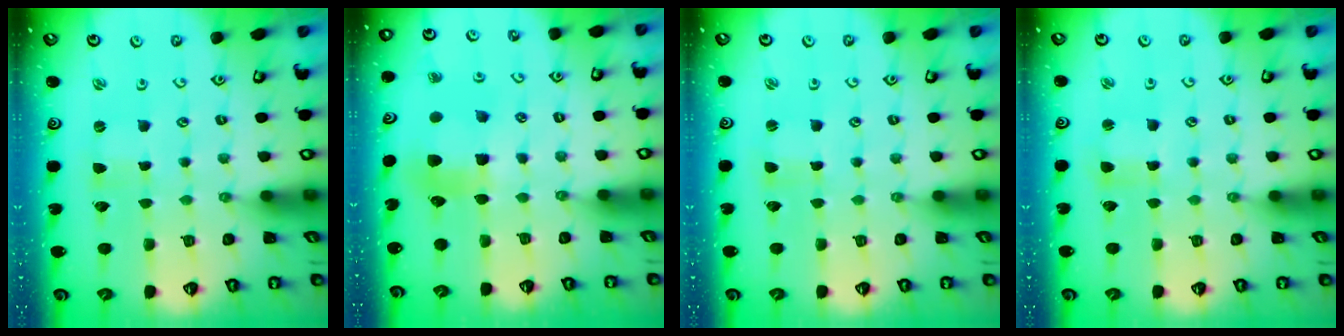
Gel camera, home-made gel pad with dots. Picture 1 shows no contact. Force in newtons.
{"total": 6.9, "press": 6.9, "slide": 0.9}
{"total": 1.1, "press": 1.1, "slide": 0.1}
{"total": 1.7, "press": 1.7, "slide": 0.4}